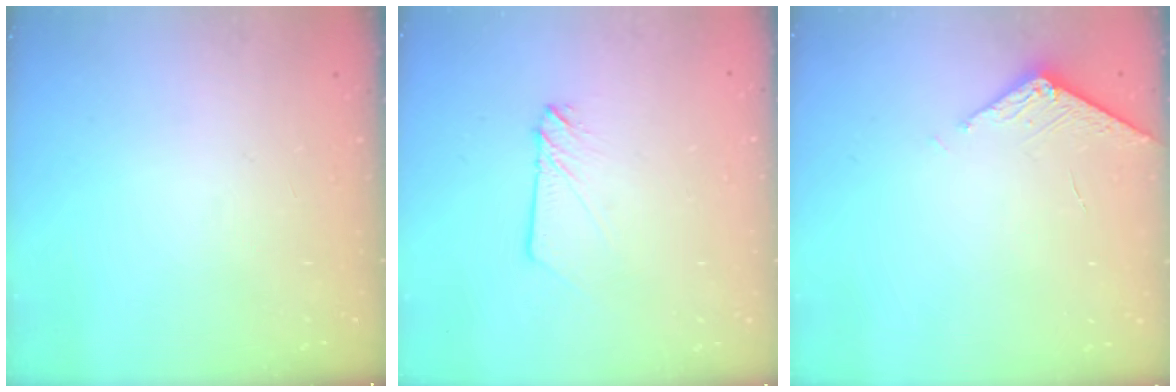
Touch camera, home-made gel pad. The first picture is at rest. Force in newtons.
{"total": 3.5, "press": 3.5, "slide": 0.3}
{"total": 3.3, "press": 3.3, "slide": 0.5}